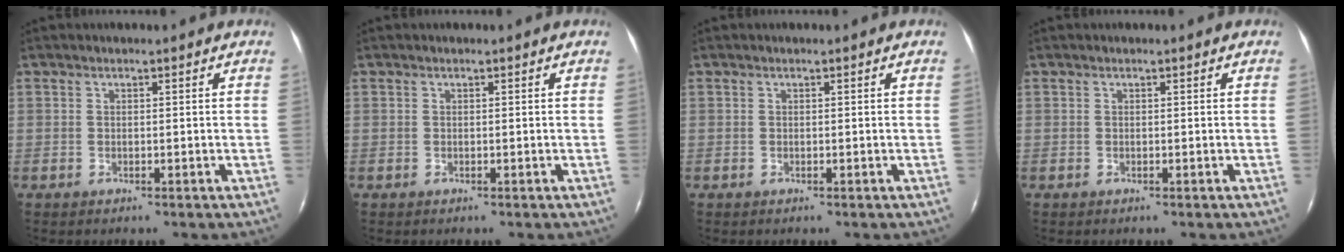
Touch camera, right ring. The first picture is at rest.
{"total": 0.0}
{"total": 0.0}
{"total": 0.0}